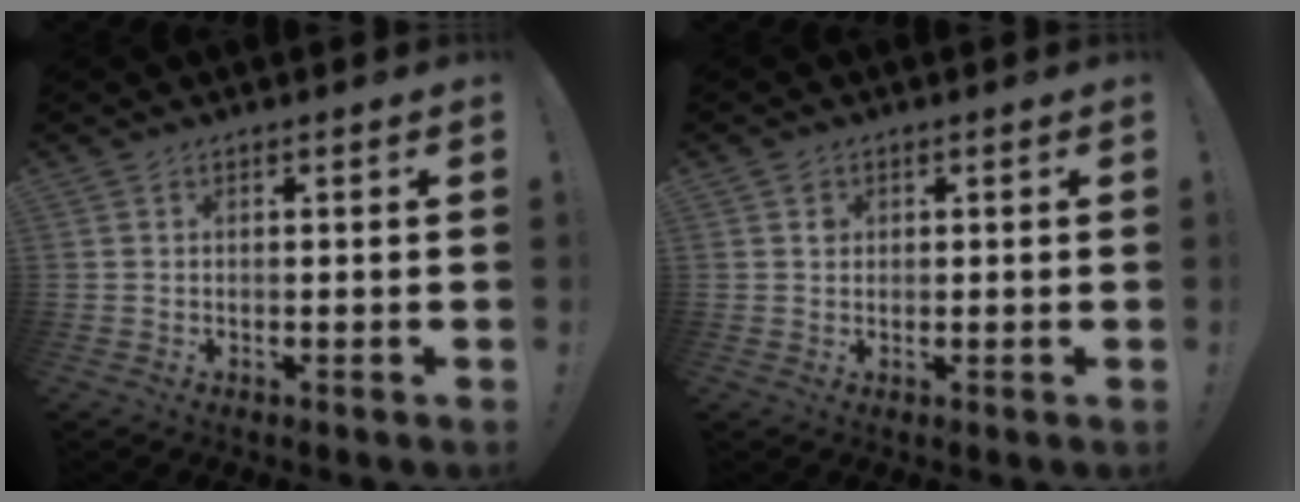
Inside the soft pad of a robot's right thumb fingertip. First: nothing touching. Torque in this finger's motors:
{"motor_torque": [0.24, 0.50, 0.24, -0.18, 0.00]}